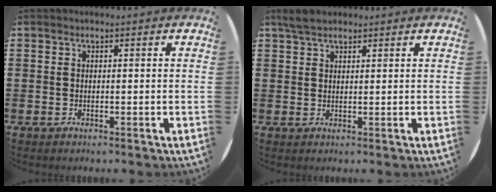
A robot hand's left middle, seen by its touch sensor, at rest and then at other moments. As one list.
[{"total": 2.6, "force": [2.2, 0.9, 1.2], "torque": [-0.028, 0.007, 0.041]}]